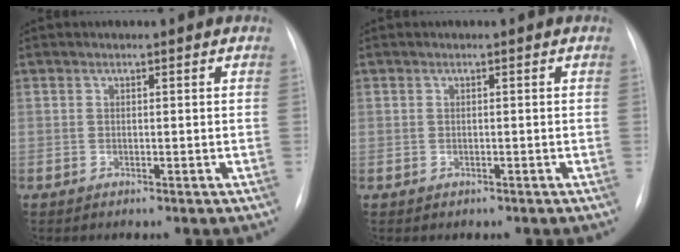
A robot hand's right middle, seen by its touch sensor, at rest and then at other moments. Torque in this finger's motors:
{"motor_torque": [-1.28, 0.48, -0.40, -0.10]}